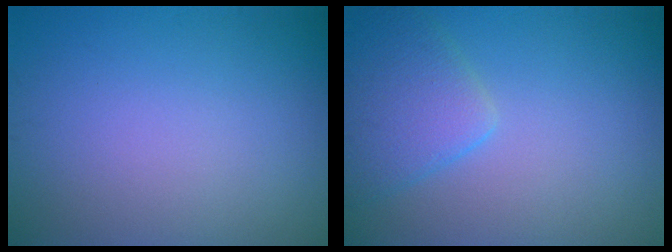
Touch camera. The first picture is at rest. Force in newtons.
{"total": 3.9, "press": 3.9, "slide": 0.2}